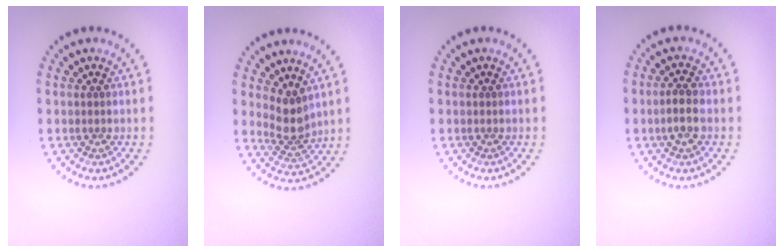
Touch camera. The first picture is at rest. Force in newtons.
{"total": 2.8, "press": 2.1, "slide": 1.8}
{"total": 0.0}
{"total": 2.3, "press": 2.2, "slide": 0.6}